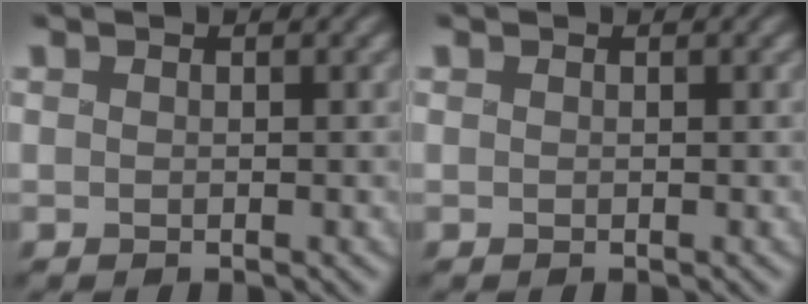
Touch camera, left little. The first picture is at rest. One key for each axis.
{"total": 0.0}